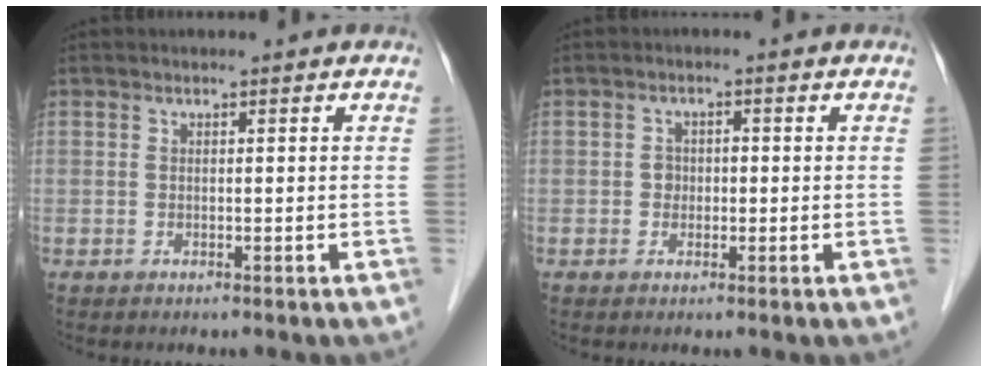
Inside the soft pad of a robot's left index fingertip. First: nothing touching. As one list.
[{"total": 1.7, "force": [-0.3, 1.5, 0.7], "torque": [-0.009, 0.006, -0.006]}]